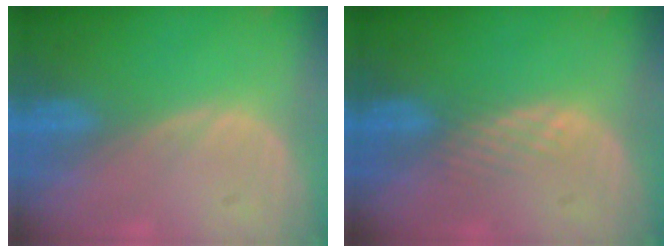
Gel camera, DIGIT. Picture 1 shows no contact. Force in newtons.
{"total": 1.8, "press": 1.8, "slide": 0.2}